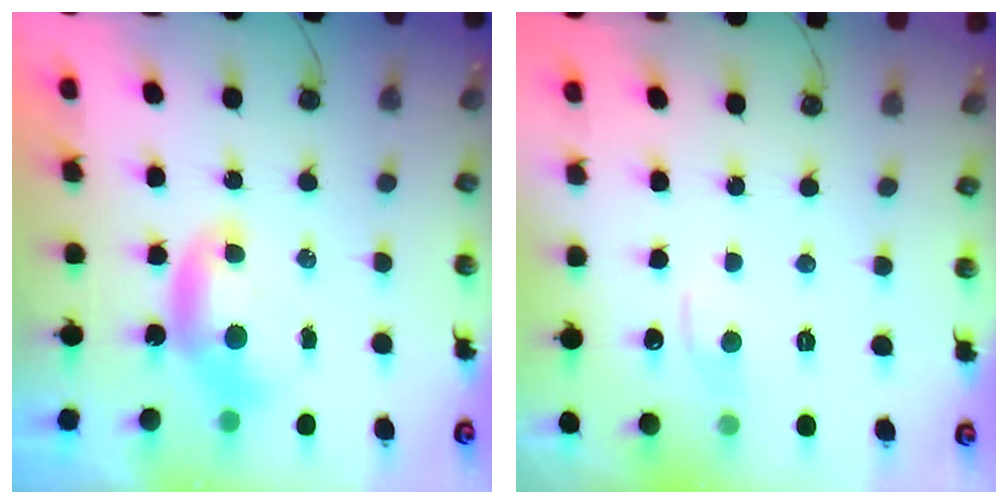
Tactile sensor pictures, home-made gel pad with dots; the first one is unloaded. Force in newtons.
{"total": 1.4, "press": 1.1, "slide": 0.9}